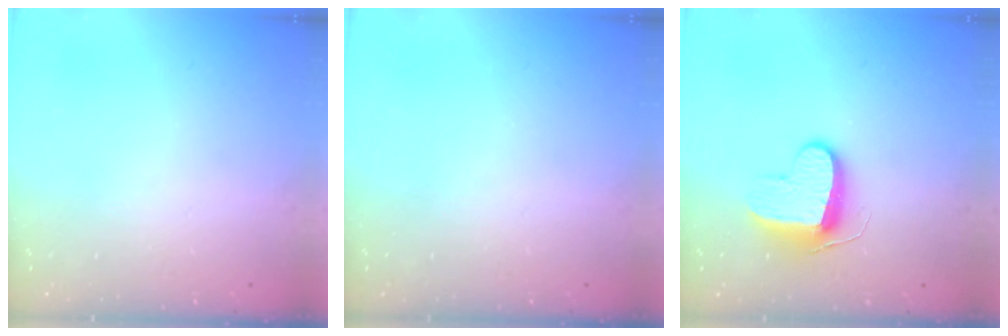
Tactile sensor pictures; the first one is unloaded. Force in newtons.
{"total": 0.0}
{"total": 9.4, "press": 9.4, "slide": 0.5}